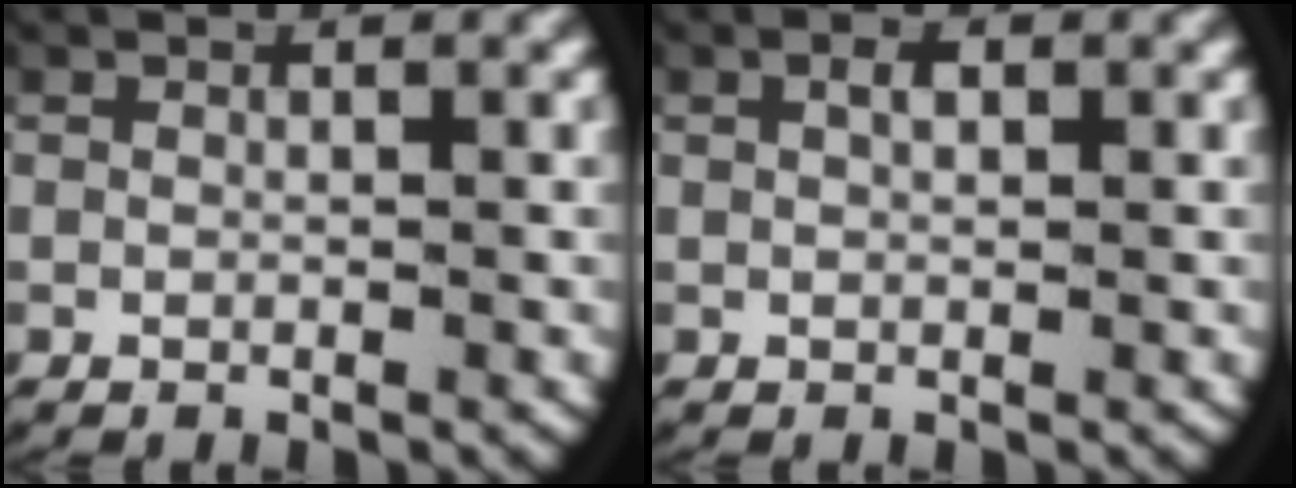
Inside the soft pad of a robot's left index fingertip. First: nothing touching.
{"total": 1.1, "force": [0.4, 0.5, 0.9], "torque": [-0.016, -0.003, 0.011]}